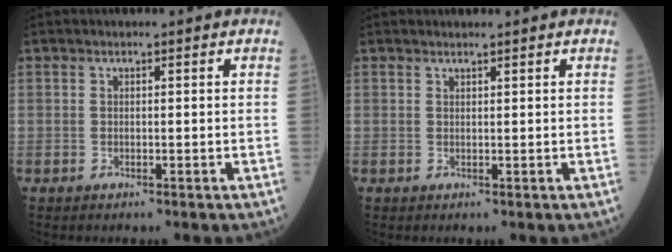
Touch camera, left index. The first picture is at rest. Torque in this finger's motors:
{"motor_torque": [-0.33, -0.03, -0.02, 0.01]}